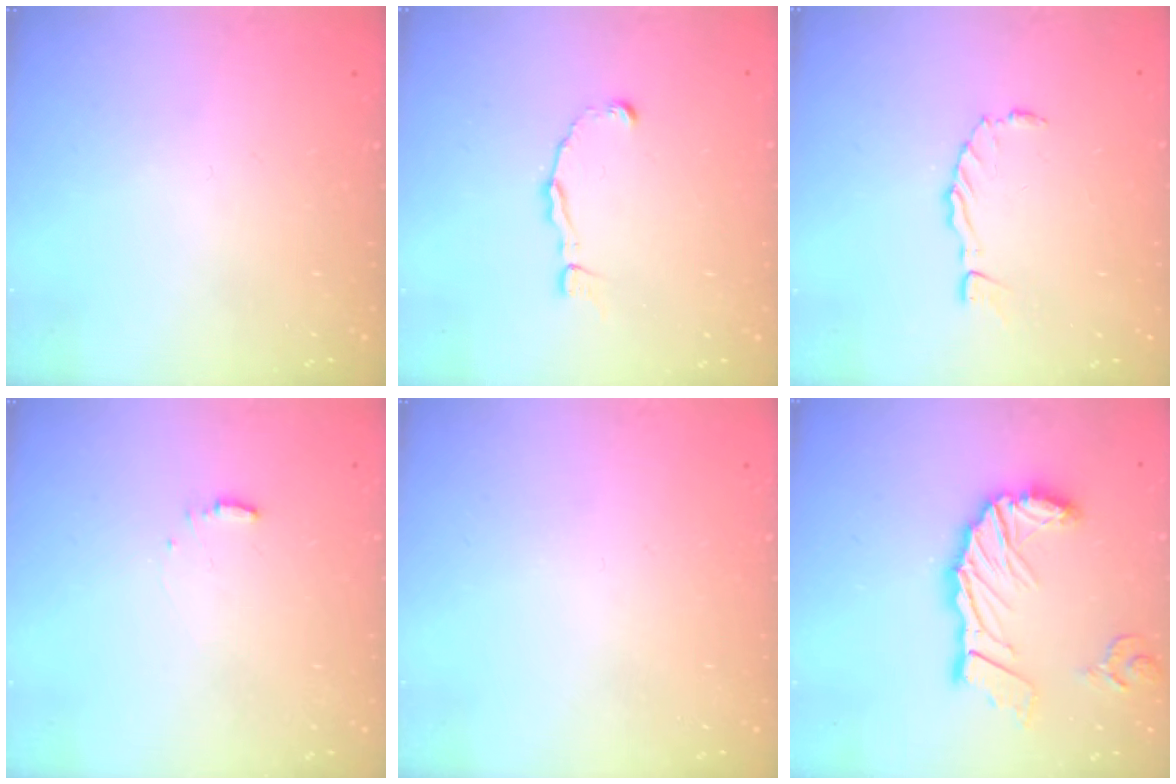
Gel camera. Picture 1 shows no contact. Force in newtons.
{"total": 2.4, "press": 2.3, "slide": 0.4}
{"total": 0.0}
{"total": 6.0, "press": 6.0, "slide": 0.6}
{"total": 0.0}
{"total": 17.4, "press": 17.3, "slide": 2.1}